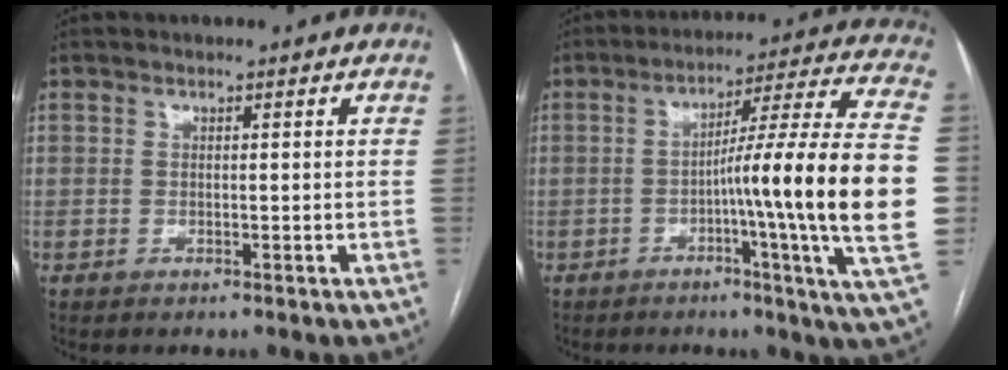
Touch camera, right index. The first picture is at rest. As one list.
[{"total": 20.7, "force": [-2.9, -1.8, 20.5], "torque": [-0.261, 0.007, -0.055]}]